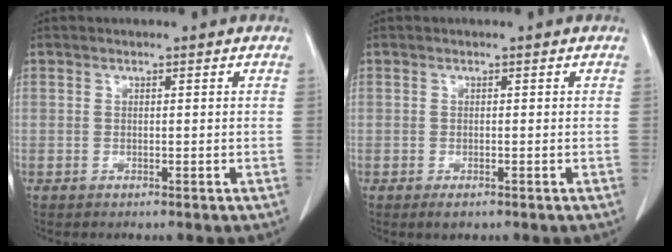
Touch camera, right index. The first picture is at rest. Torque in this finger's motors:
{"motor_torque": [-0.32, -0.29, -0.15, -0.05]}